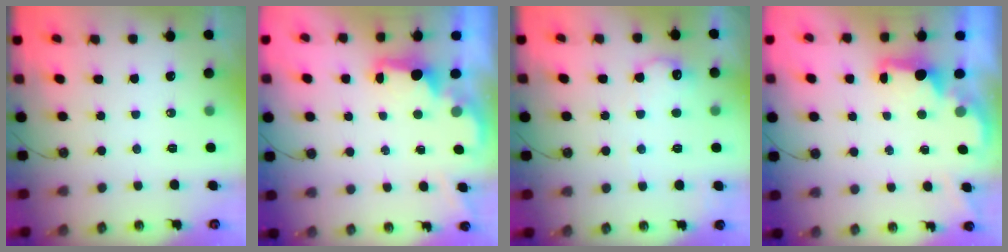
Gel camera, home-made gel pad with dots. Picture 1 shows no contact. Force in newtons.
{"total": 1.9, "press": 1.7, "slide": 0.7}
{"total": 11.3, "press": 11.3, "slide": 0.6}
{"total": 1.8, "press": 1.7, "slide": 0.7}